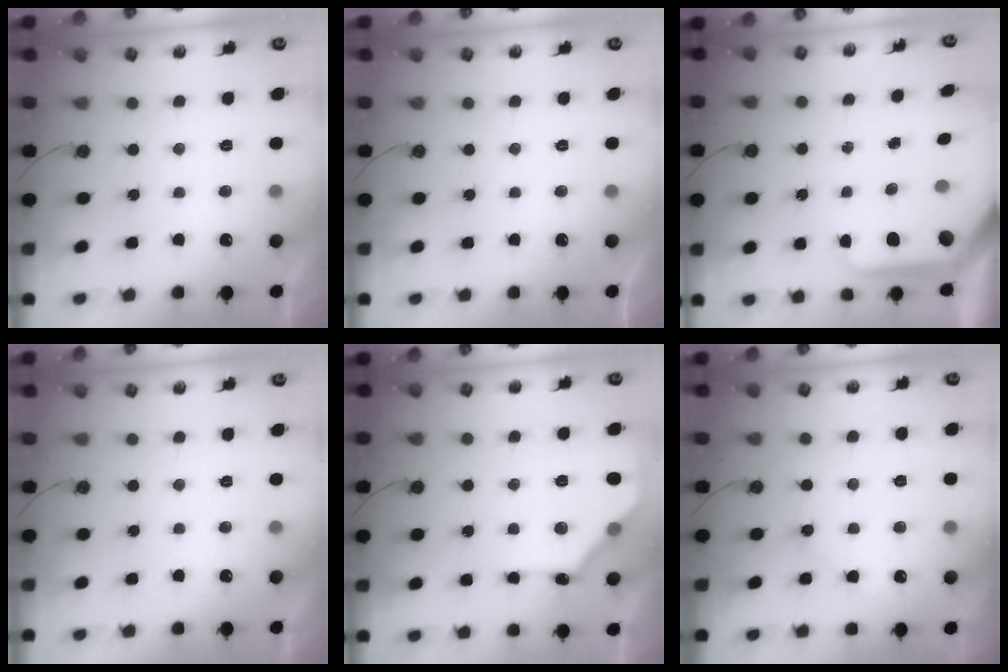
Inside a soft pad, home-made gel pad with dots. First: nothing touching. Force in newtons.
{"total": 0.0}
{"total": 9.1, "press": 9.0, "slide": 0.9}
{"total": 0.0}
{"total": 16.2, "press": 16.2, "slide": 0.2}
{"total": 3.8, "press": 3.8, "slide": 0.6}